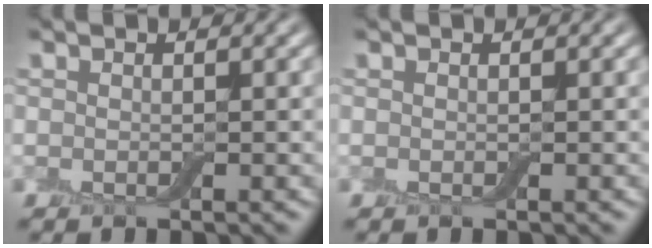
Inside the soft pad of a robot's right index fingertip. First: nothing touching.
{"total": 0.0}